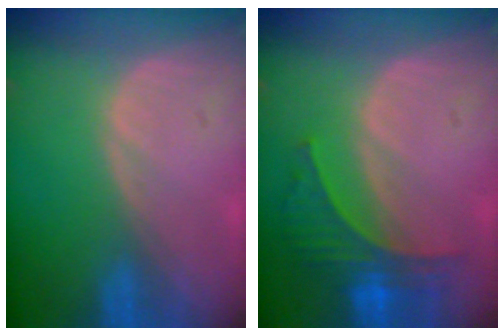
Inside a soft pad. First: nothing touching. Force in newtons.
{"total": 6.1, "press": 6.0, "slide": 1.0}